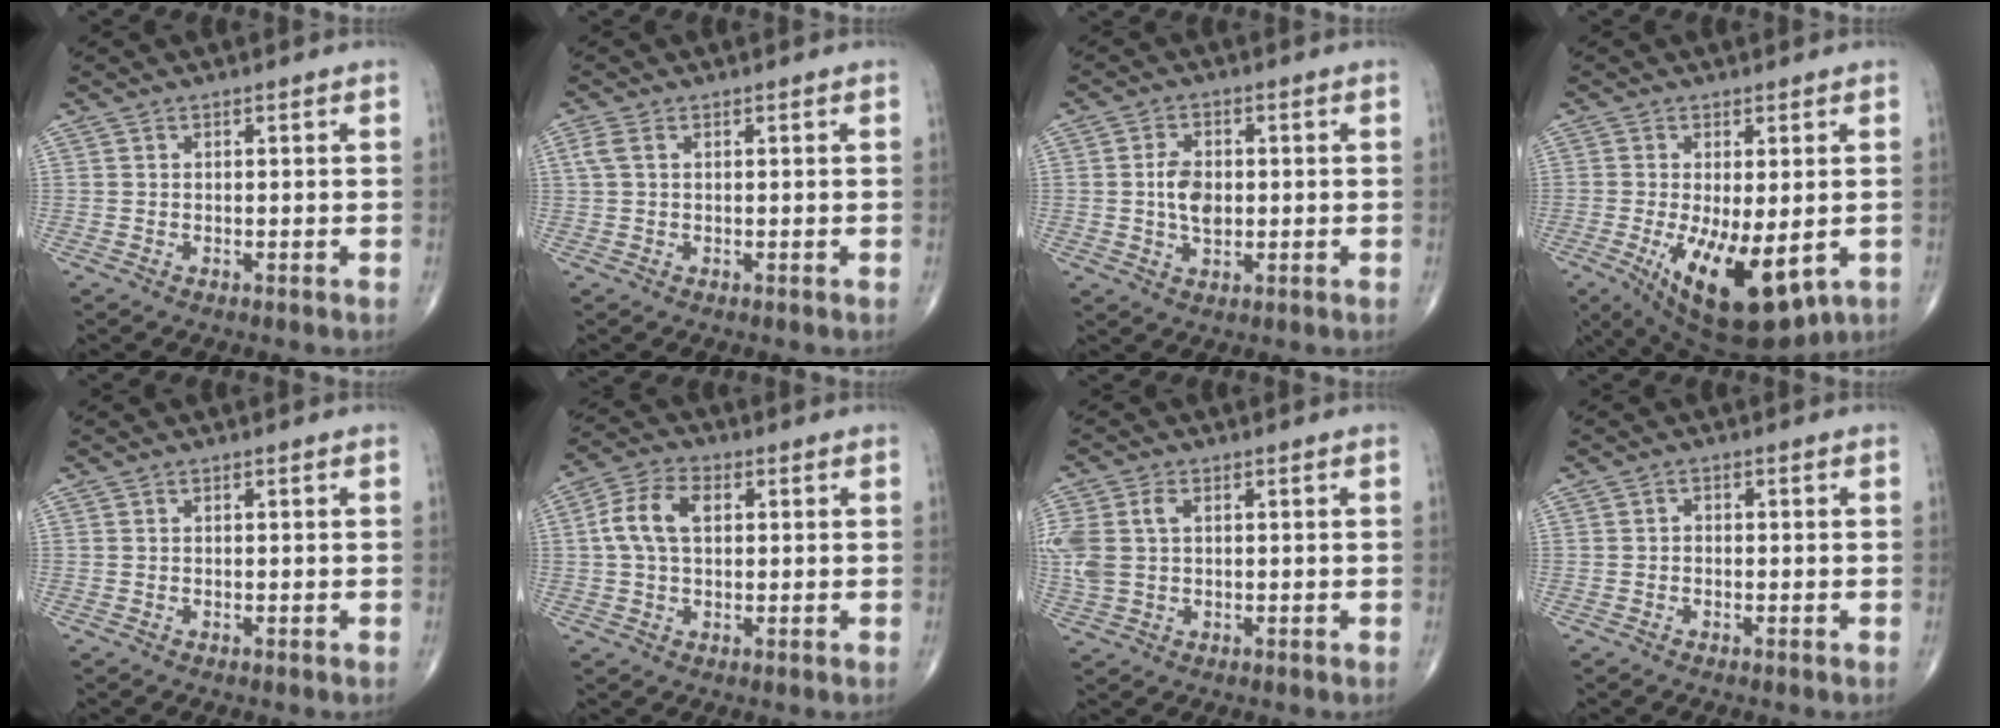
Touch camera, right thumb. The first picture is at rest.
{"total": 2.1, "force": [0.6, 1.2, 1.7], "torque": [-0.051, 0.016, 0.016]}
{"total": 5.7, "force": [0.0, 3.6, 4.4], "torque": [-0.072, 0.000, -0.001]}
{"total": 15.2, "force": [-4.3, 6.2, 13.2], "torque": [-0.212, -0.024, -0.045]}
{"total": 0.0}
{"total": 7.9, "force": [1.3, 4.9, 6.1], "torque": [-0.124, 0.020, 0.021]}
{"total": 8.1, "force": [1.3, 5.4, 5.9], "torque": [-0.160, 0.017, 0.034]}
{"total": 0.9, "force": [-0.2, 0.7, 0.5], "torque": [0.000, 0.003, -0.008]}